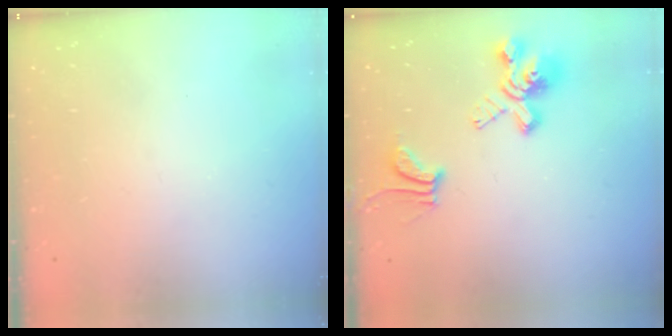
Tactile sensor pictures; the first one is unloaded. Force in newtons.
{"total": 6.2, "press": 5.8, "slide": 2.2}